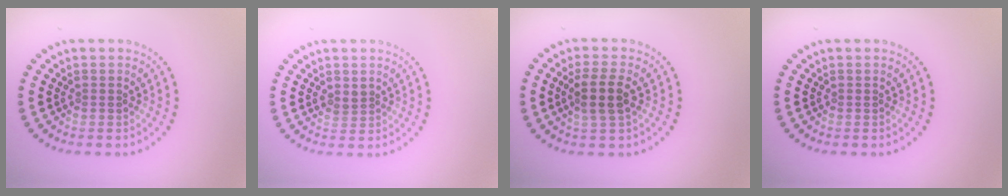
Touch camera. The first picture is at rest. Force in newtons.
{"total": 1.0, "press": 0.9, "slide": 0.5}
{"total": 2.8, "press": 2.5, "slide": 1.3}
{"total": 0.0}